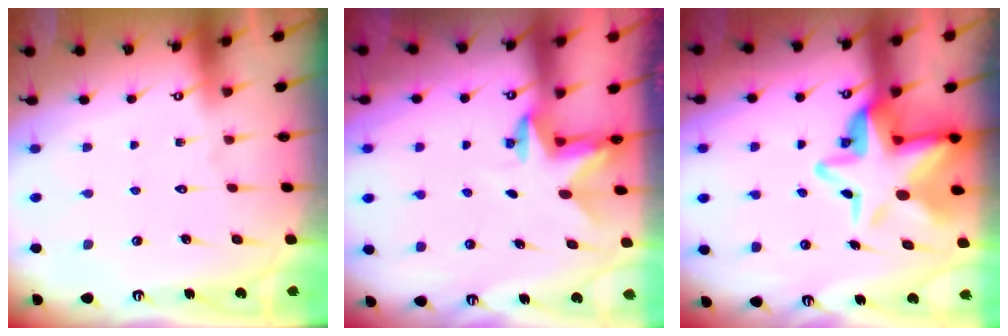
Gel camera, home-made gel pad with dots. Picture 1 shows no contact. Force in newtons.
{"total": 2.5, "press": 2.5, "slide": 0.4}
{"total": 13.6, "press": 13.5, "slide": 2.3}